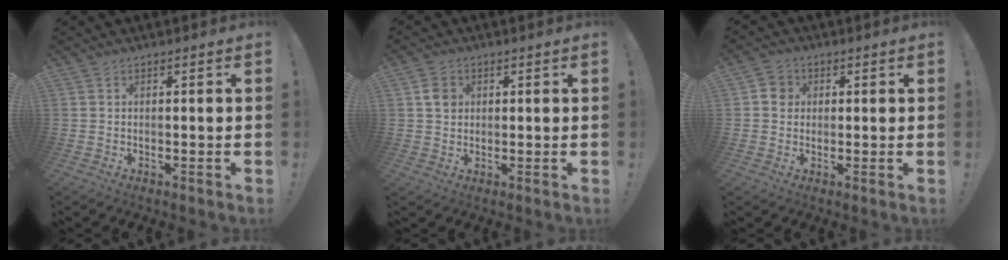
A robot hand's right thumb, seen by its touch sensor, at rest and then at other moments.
{"total": 4.2, "force": [1.2, 3.7, 1.6], "torque": [-0.008, -0.003, 0.021]}
{"total": 4.8, "force": [0.7, 4.5, 1.5], "torque": [-0.016, 0.007, 0.012]}